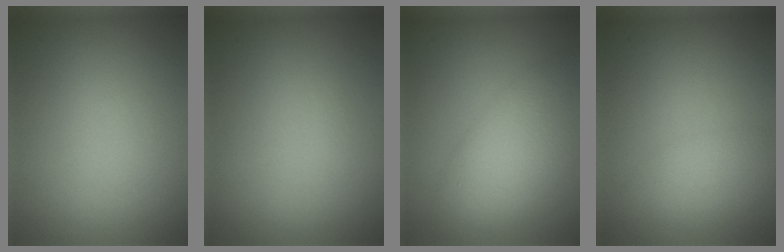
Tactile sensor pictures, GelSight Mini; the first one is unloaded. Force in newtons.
{"total": 0.0}
{"total": 6.9, "press": 6.9, "slide": 0.5}
{"total": 2.3, "press": 2.3, "slide": 0.1}